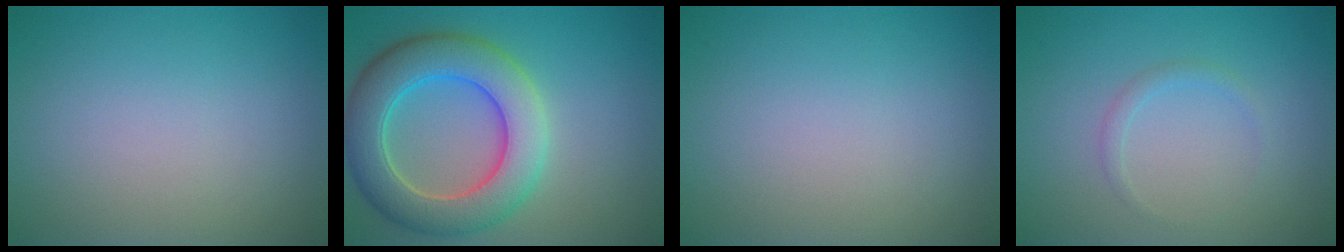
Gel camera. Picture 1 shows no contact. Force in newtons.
{"total": 8.3, "press": 8.3, "slide": 0.6}
{"total": 0.0}
{"total": 1.0, "press": 1.0, "slide": 0.0}